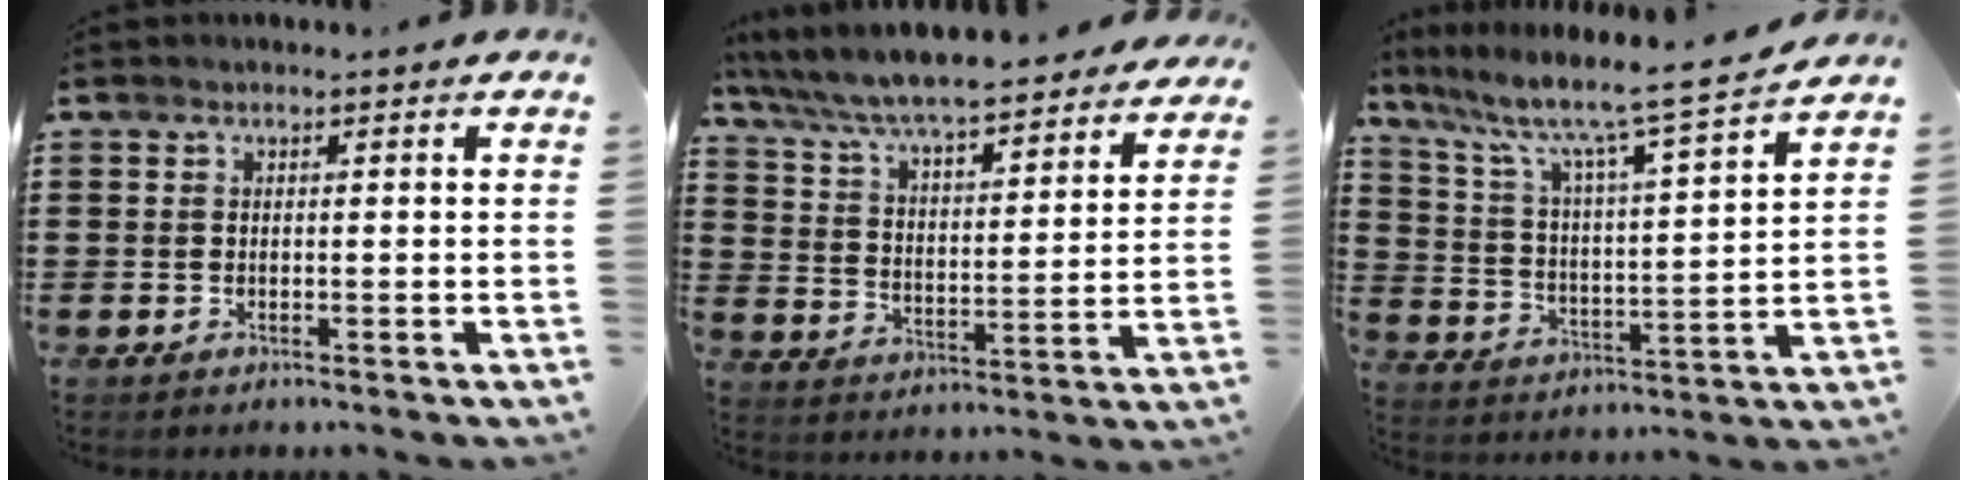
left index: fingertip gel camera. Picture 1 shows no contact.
{"total": 6.8, "force": [6.4, 0.2, 2.3], "torque": [-0.073, -0.044, 0.107]}
{"total": 8.0, "force": [6.7, 0.0, 4.4], "torque": [-0.108, -0.057, 0.099]}